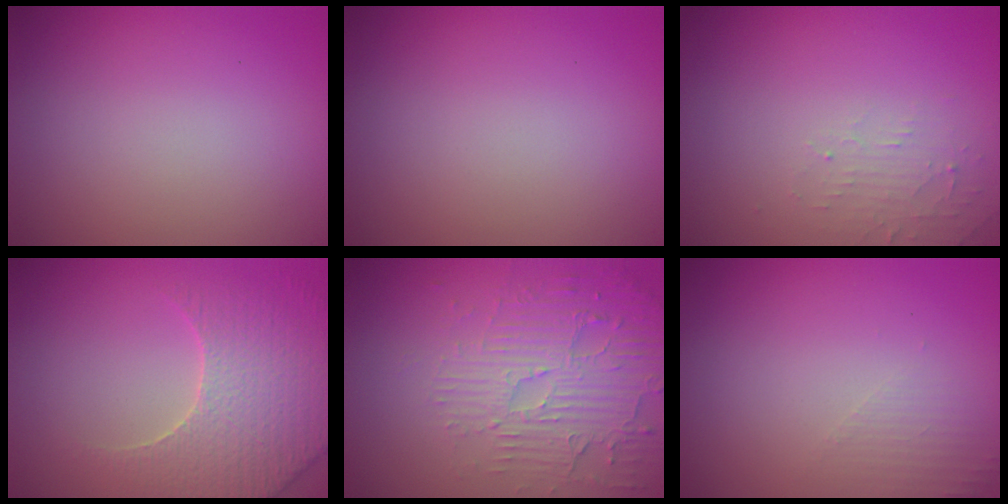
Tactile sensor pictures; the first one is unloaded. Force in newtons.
{"total": 0.0}
{"total": 1.6, "press": 1.5, "slide": 0.3}
{"total": 4.9, "press": 4.7, "slide": 1.1}
{"total": 5.8, "press": 3.7, "slide": 4.5}
{"total": 1.3, "press": 1.2, "slide": 0.4}